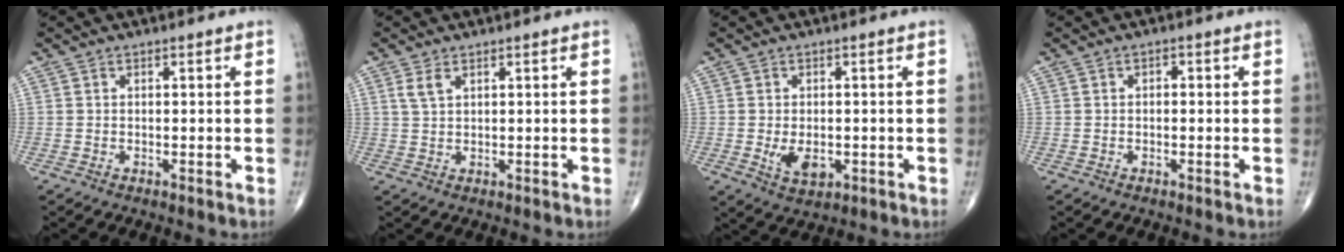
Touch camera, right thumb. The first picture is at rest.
{"total": 2.3, "force": [1.3, 1.1, 1.6], "torque": [-0.037, 0.003, 0.033]}
{"total": 5.0, "force": [-1.0, 3.0, 3.9], "torque": [-0.057, -0.007, -0.008]}
{"total": 0.9, "force": [0.0, 0.6, 0.7], "torque": [-0.004, 0.003, -0.003]}